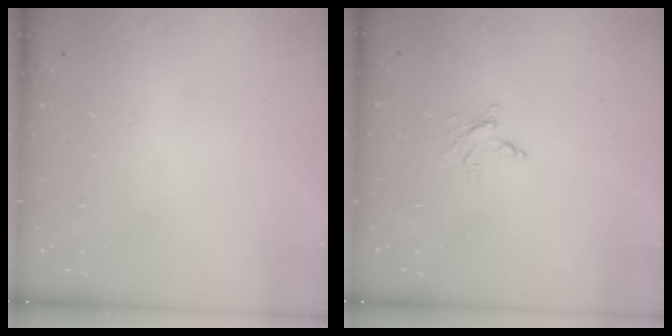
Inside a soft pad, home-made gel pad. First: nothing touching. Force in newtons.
{"total": 2.4, "press": 2.4, "slide": 0.3}